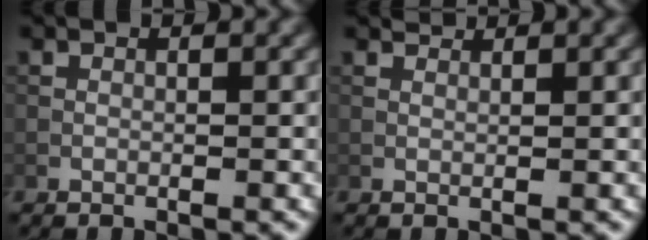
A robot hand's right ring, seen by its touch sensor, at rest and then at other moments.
{"total": 0.9, "force": [0.9, 0.2, 0.2], "torque": [-0.011, -0.003, 0.012]}